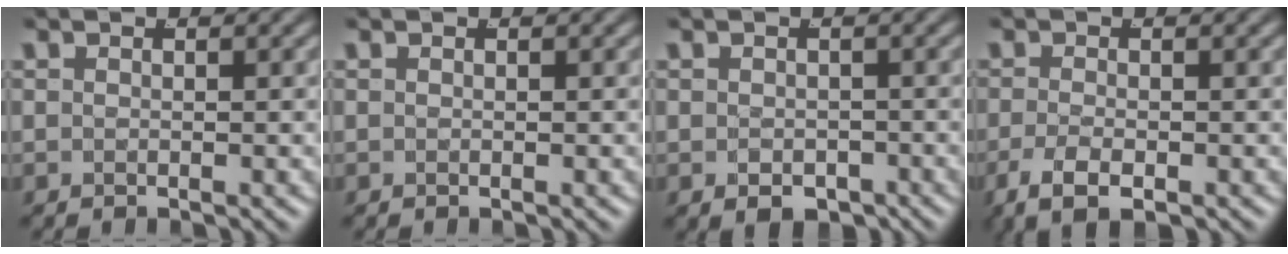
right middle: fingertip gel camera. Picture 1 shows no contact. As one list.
[{"total": 0.0}, {"total": 2.8, "force": [-2.3, 1.2, 1.1], "torque": [-0.013, -0.019, -0.026]}, {"total": 3.6, "force": [-2.1, 1.4, 2.5], "torque": [-0.053, -0.016, -0.024]}]